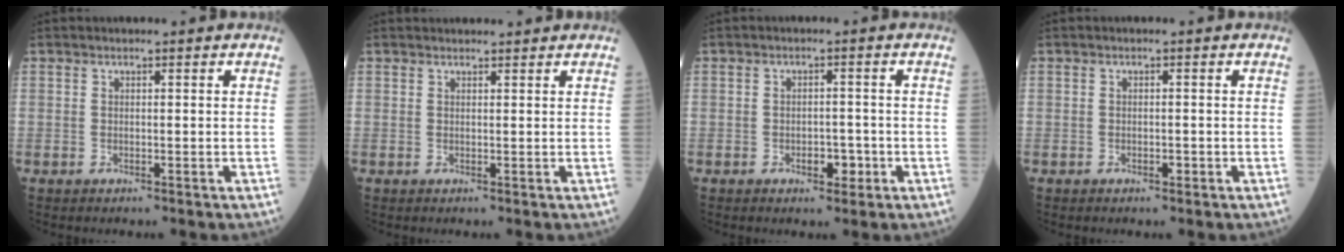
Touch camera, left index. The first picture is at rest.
{"total": 3.9, "force": [3.8, 0.6, 0.8], "torque": [-0.007, 0.027, 0.048]}
{"total": 2.8, "force": [-1.2, 1.5, 2.1], "torque": [-0.027, 0.006, -0.012]}
{"total": 0.8, "force": [-0.4, 0.3, 0.6], "torque": [-0.010, 0.001, -0.004]}